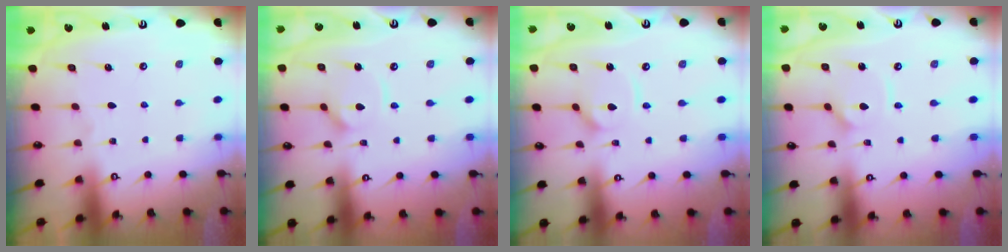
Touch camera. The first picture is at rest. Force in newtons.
{"total": 6.1, "press": 6.1, "slide": 0.6}
{"total": 7.1, "press": 7.0, "slide": 0.7}
{"total": 4.0, "press": 4.0, "slide": 0.8}